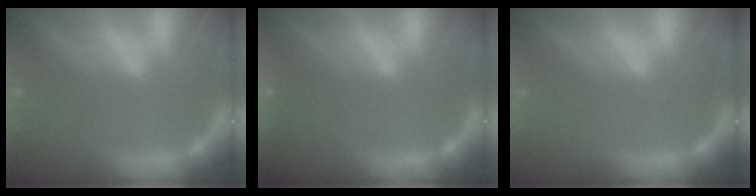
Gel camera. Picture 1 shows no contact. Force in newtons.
{"total": 9.0}
{"total": 0.0}